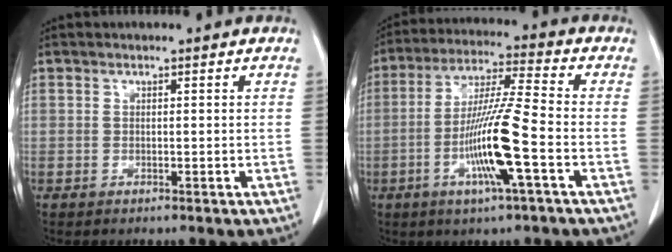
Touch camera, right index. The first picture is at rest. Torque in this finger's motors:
{"motor_torque": [2.09, -0.05, 0.91, 0.15]}